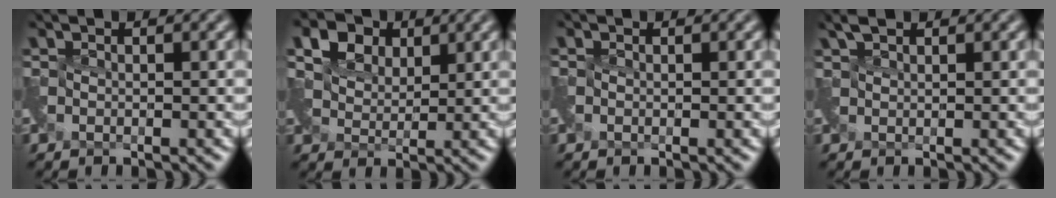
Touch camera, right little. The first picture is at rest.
{"total": 6.4, "force": [4.4, 3.7, 2.9], "torque": [-0.071, 0.010, 0.071]}
{"total": 0.0}
{"total": 1.7, "force": [1.5, 0.3, 0.6], "torque": [-0.016, 0.009, 0.032]}